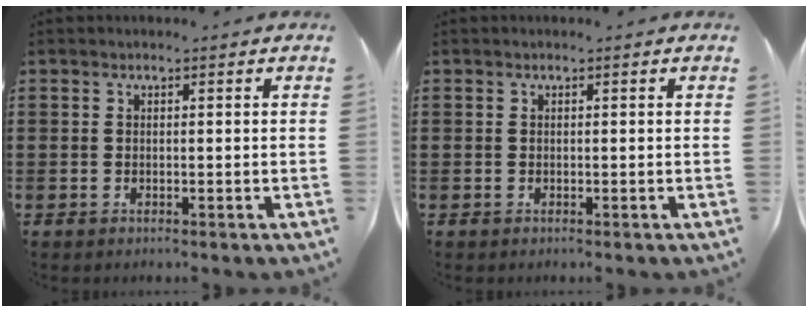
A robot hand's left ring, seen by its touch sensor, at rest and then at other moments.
{"total": 0.0}